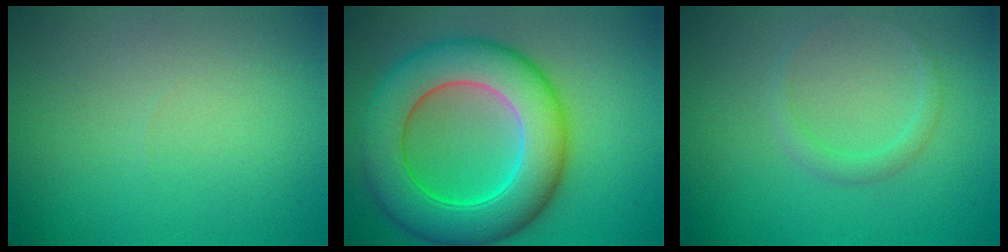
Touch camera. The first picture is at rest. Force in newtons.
{"total": 10.7, "press": 10.7, "slide": 0.4}
{"total": 1.3, "press": 1.3, "slide": 0.1}